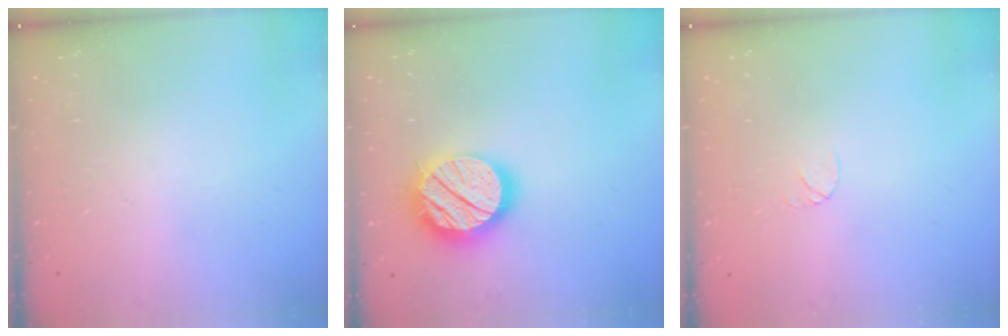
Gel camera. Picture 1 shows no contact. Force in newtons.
{"total": 18.0, "press": 17.9, "slide": 1.8}
{"total": 3.7, "press": 3.7, "slide": 0.3}